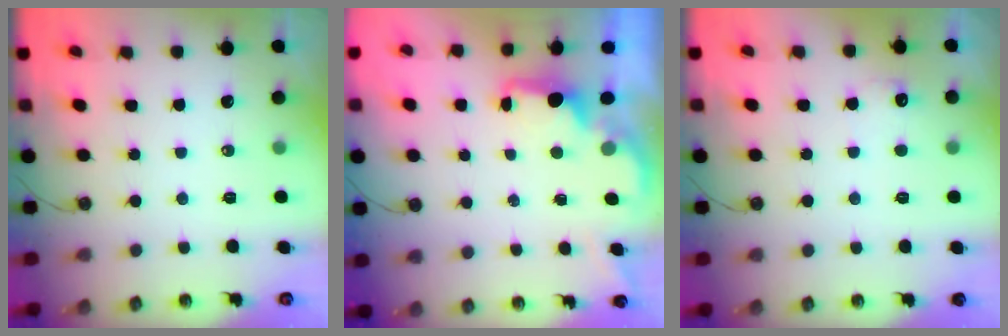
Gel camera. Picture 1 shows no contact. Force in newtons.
{"total": 1.9, "press": 1.7, "slide": 0.8}
{"total": 5.7, "press": 5.5, "slide": 1.4}